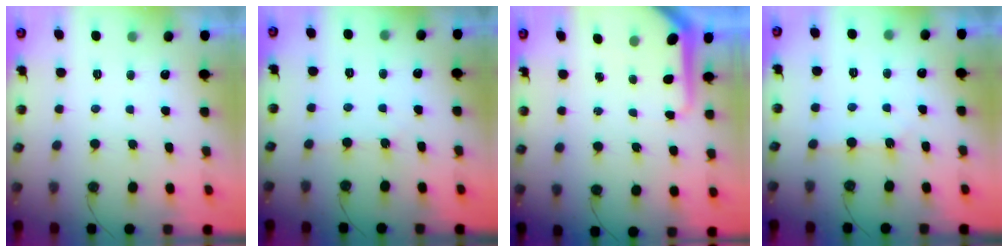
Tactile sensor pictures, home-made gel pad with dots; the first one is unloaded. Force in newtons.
{"total": 1.7, "press": 1.6, "slide": 0.3}
{"total": 8.7, "press": 8.7, "slide": 0.8}
{"total": 2.1, "press": 2.1, "slide": 0.4}